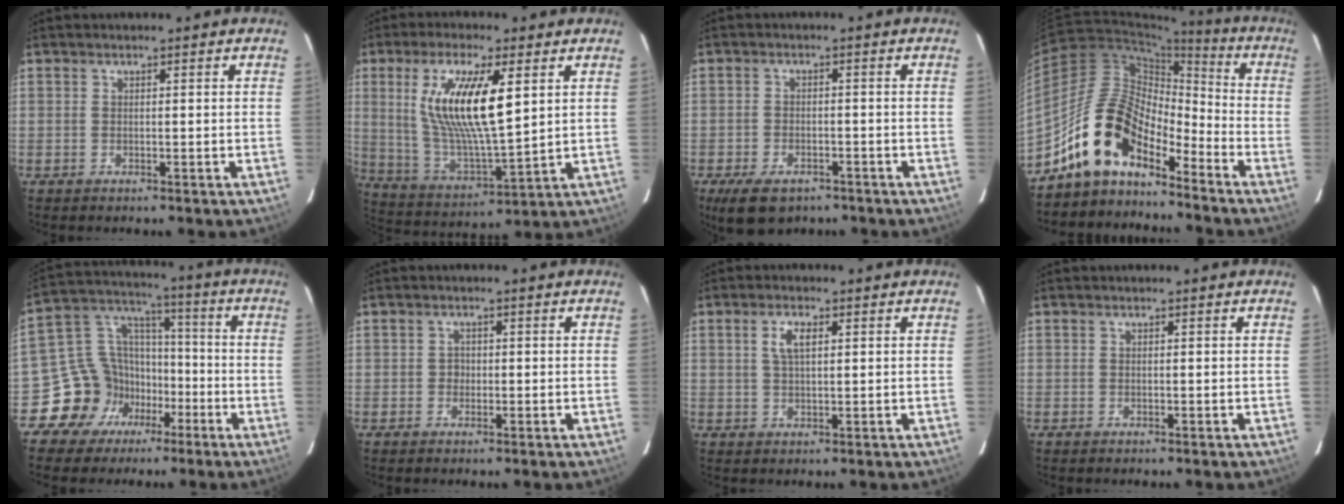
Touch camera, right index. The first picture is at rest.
{"total": 16.6, "force": [5.1, 4.4, 15.2], "torque": [-0.293, -0.004, 0.105]}
{"total": 8.2, "force": [-5.5, 4.2, 4.4], "torque": [-0.102, -0.013, -0.085]}
{"total": 13.3, "force": [-10.3, 5.4, 6.5], "torque": [-0.114, 0.023, -0.204]}
{"total": 12.3, "force": [-6.1, 10.4, 2.3], "torque": [-0.051, 0.062, -0.095]}
{"total": 1.3, "force": [-0.4, 1.2, 0.1], "torque": [0.001, 0.003, -0.006]}
{"total": 3.7, "force": [1.2, 1.4, 3.1], "torque": [-0.061, 0.006, 0.024]}
{"total": 0.0}